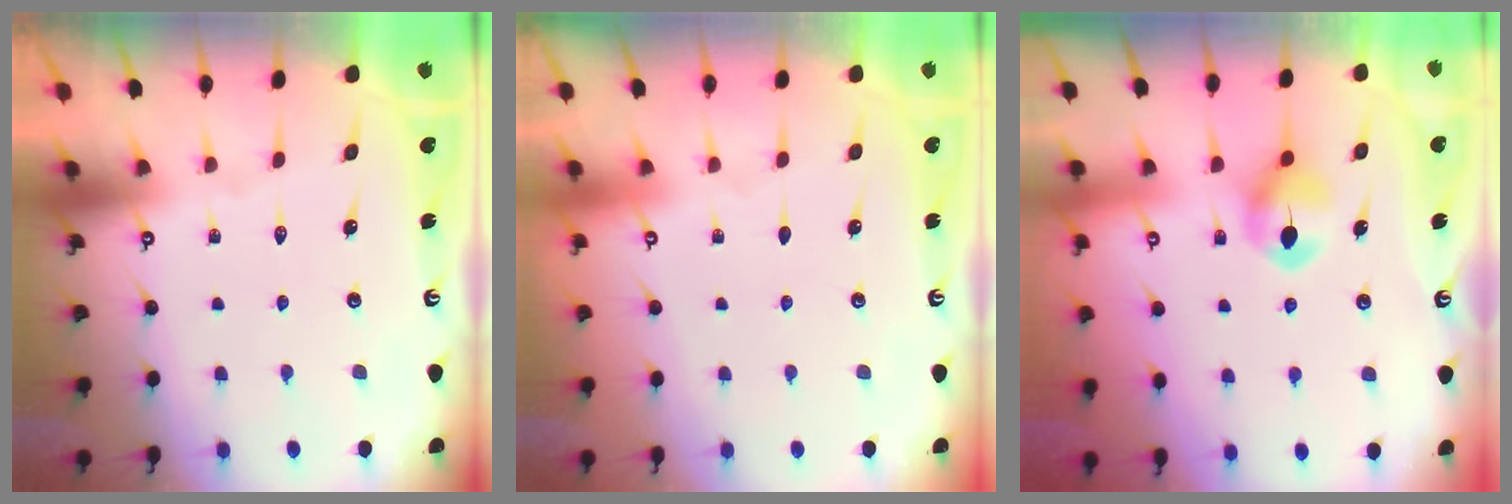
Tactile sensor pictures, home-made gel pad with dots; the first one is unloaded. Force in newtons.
{"total": 0.0}
{"total": 7.5, "press": 7.5, "slide": 0.4}